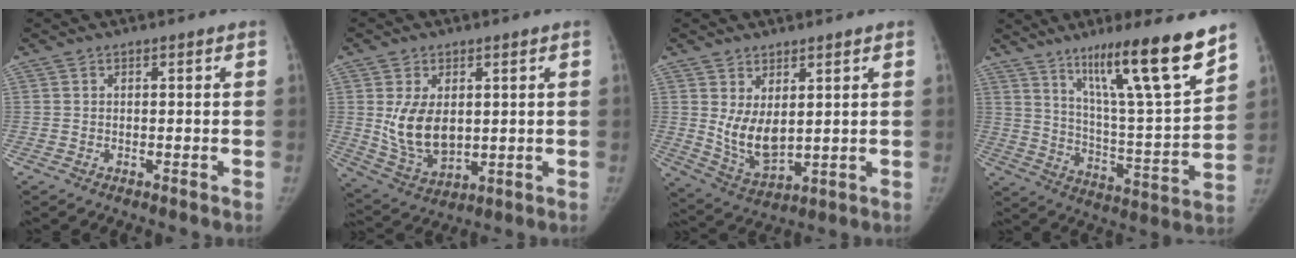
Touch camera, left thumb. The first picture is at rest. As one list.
[{"total": 10.8, "force": [1.6, 7.0, 8.0], "torque": [-0.126, -0.018, 0.051]}, {"total": 8.6, "force": [2.3, 4.7, 6.8], "torque": [-0.110, -0.032, 0.063]}, {"total": 21.0, "force": [13.9, 1.8, 15.7], "torque": [-0.228, -0.071, 0.234]}]